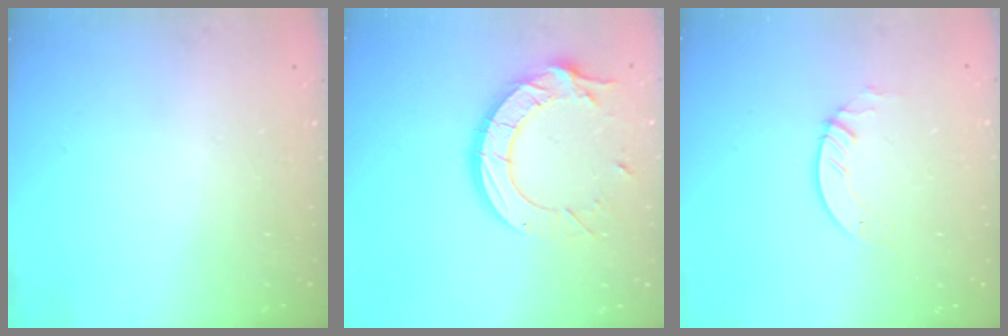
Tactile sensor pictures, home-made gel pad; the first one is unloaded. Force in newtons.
{"total": 15.2, "press": 15.2, "slide": 1.3}
{"total": 3.0, "press": 3.0, "slide": 0.2}